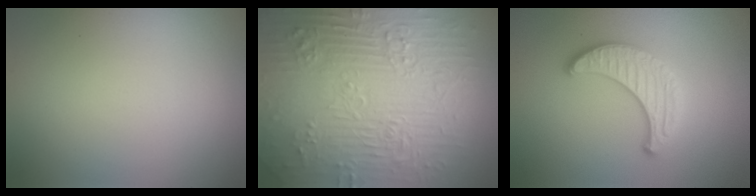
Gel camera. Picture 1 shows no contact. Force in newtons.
{"total": 11.9, "press": 7.8, "slide": 8.9}
{"total": 3.5, "press": 3.3, "slide": 1.3}